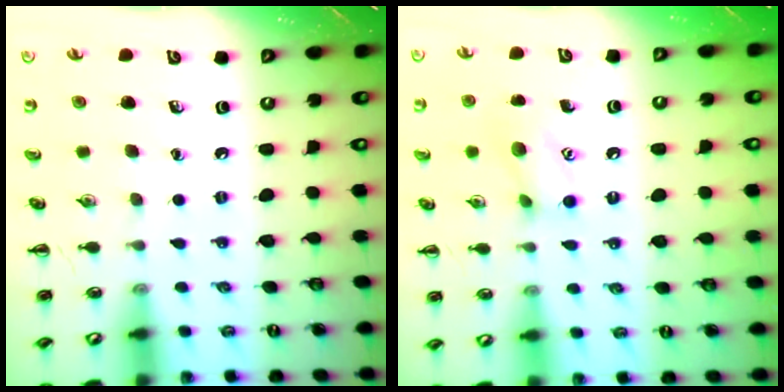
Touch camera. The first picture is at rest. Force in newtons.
{"total": 9.9, "press": 9.9, "slide": 0.8}